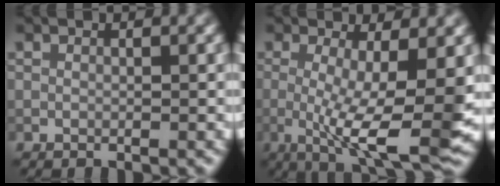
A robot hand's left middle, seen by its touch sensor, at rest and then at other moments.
{"total": 9.2, "force": [-1.2, 2.2, 8.9], "torque": [-0.150, -0.024, -0.015]}